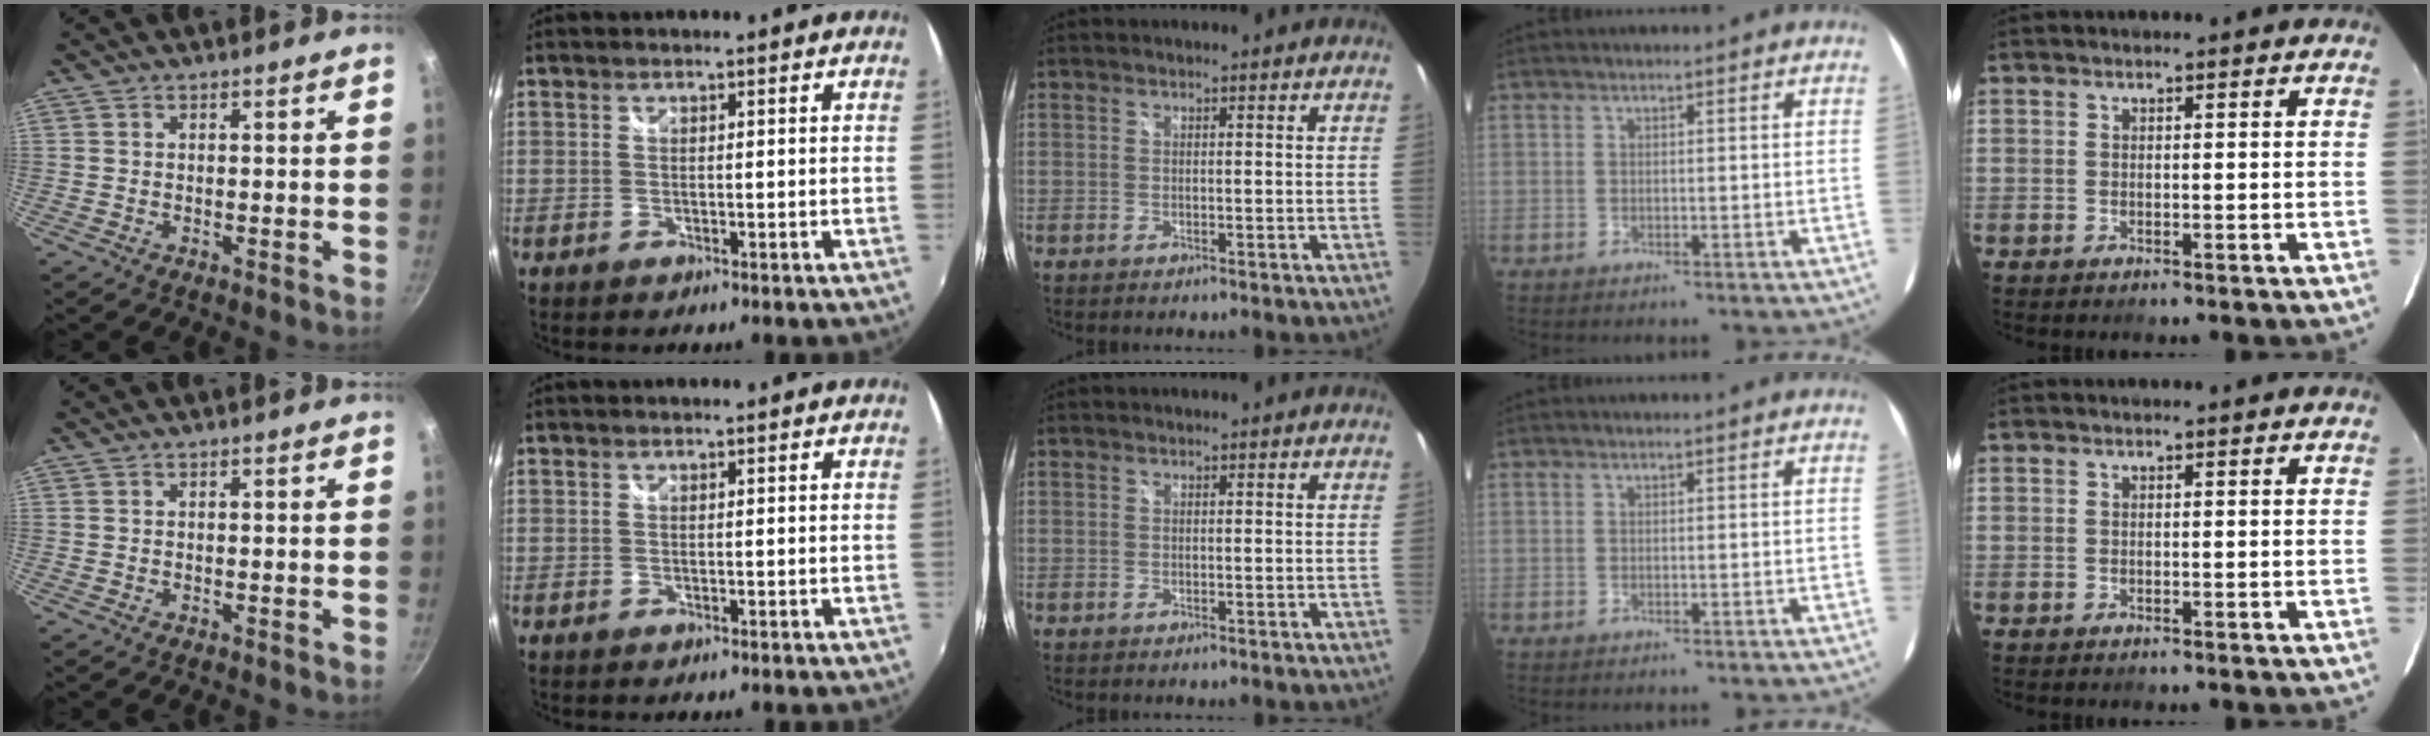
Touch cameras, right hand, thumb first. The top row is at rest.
{}